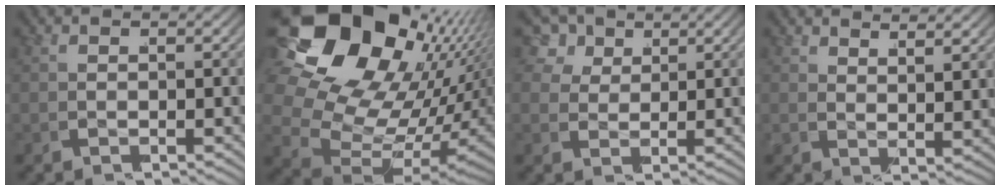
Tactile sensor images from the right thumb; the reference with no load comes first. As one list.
[{"total": 19.9, "force": [1.2, 13.9, 14.2], "torque": [-0.273, -0.039, 0.018]}, {"total": 2.4, "force": [1.4, 1.8, 0.5], "torque": [-0.025, -0.006, 0.025]}, {"total": 2.4, "force": [2.3, -0.5, 0.7], "torque": [-0.007, 0.004, 0.036]}]